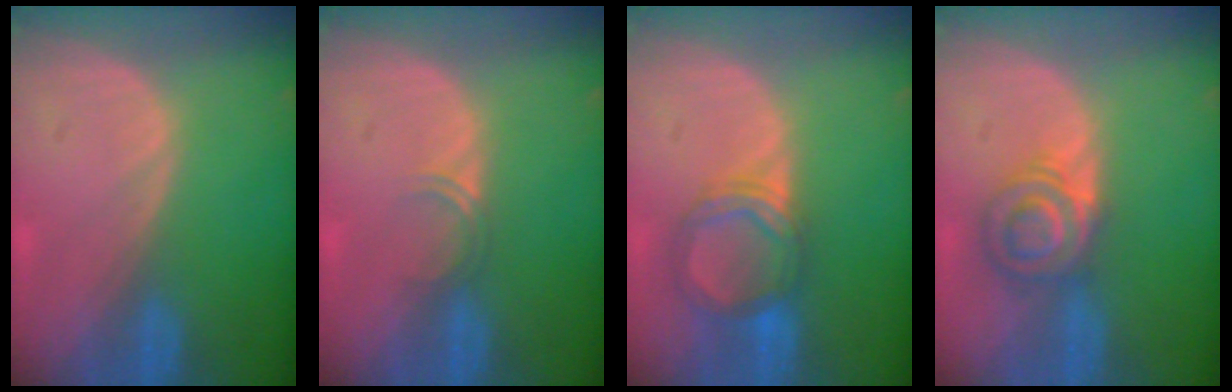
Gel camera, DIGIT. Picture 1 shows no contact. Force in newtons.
{"total": 1.7, "press": 1.4, "slide": 1.0}
{"total": 5.4, "press": 5.3, "slide": 0.9}
{"total": 5.8, "press": 5.7, "slide": 1.1}